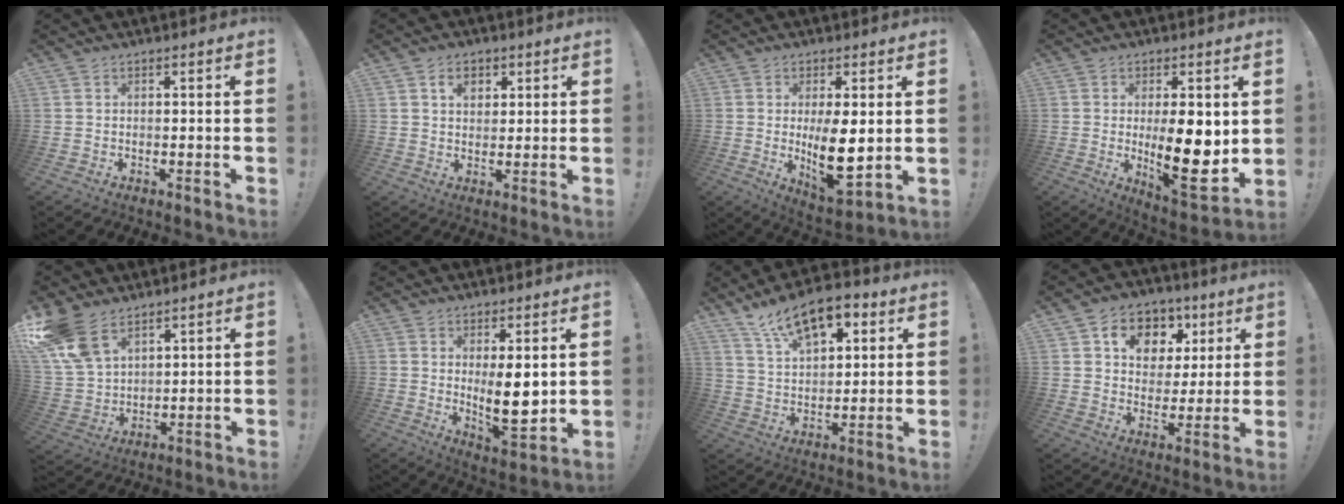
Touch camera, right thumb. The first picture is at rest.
{"total": 4.8, "force": [2.1, 3.5, 2.6], "torque": [-0.033, -0.001, 0.034]}
{"total": 11.7, "force": [0.1, 5.1, 10.6], "torque": [-0.180, -0.022, 0.005]}
{"total": 14.7, "force": [-0.1, 4.8, 13.9], "torque": [-0.199, -0.023, 0.005]}
{"total": 13.0, "force": [8.8, 7.1, 6.4], "torque": [-0.135, -0.043, 0.175]}
{"total": 10.5, "force": [1.5, 3.4, 9.8], "torque": [-0.141, -0.029, 0.026]}
{"total": 15.1, "force": [9.2, 7.6, 9.2], "torque": [-0.149, -0.046, 0.165]}
{"total": 12.1, "force": [5.4, 9.5, 5.0], "torque": [-0.077, -0.019, 0.106]}